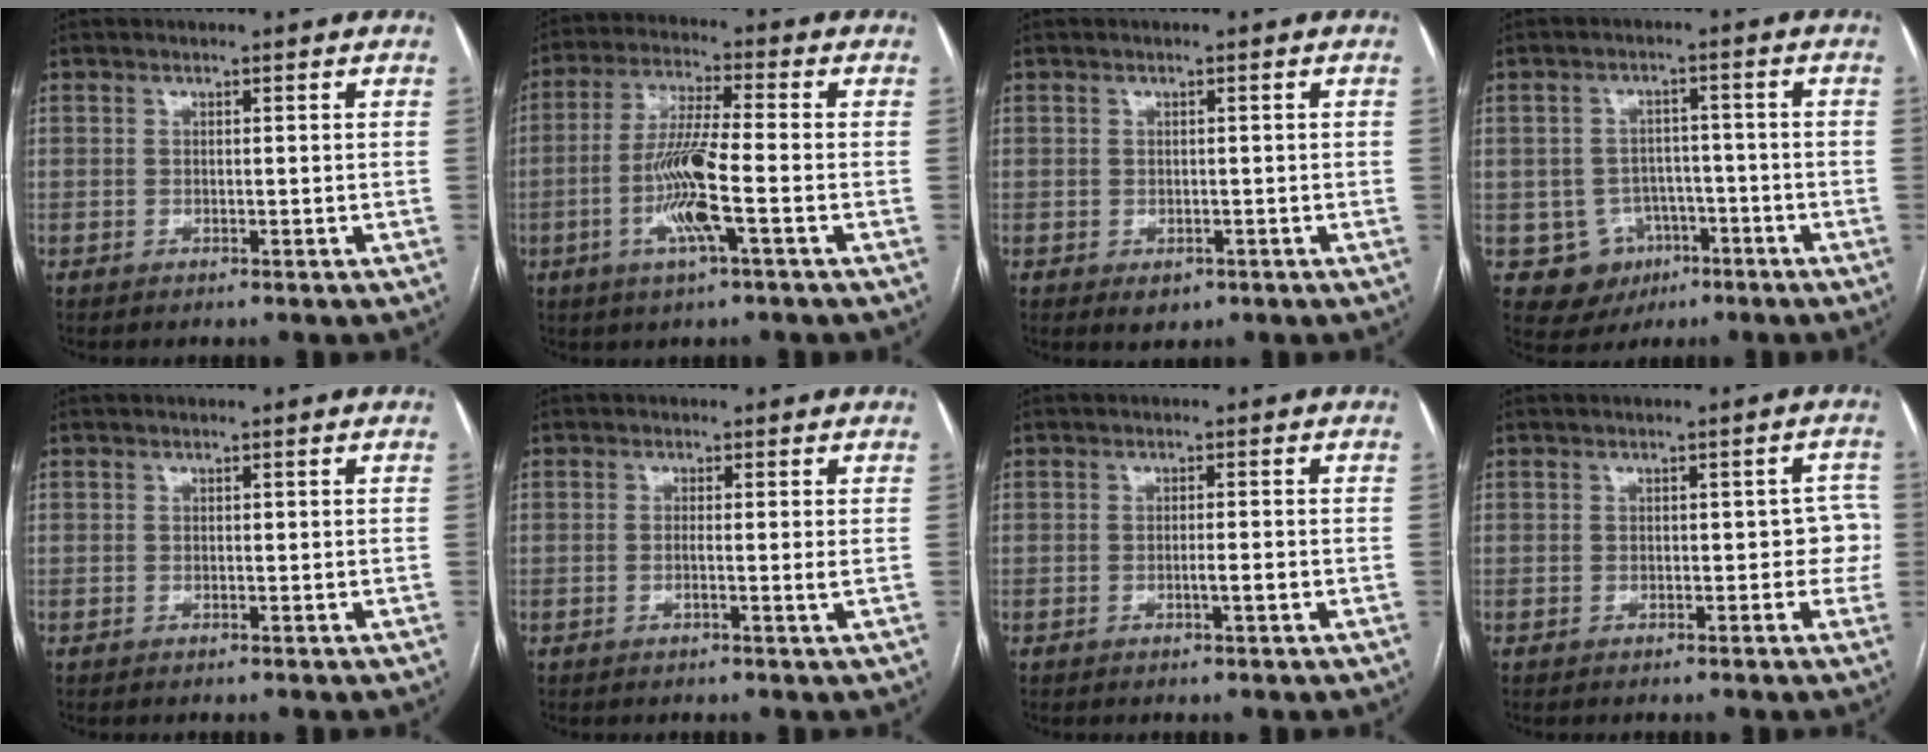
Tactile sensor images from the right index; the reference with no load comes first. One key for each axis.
{"total": 10.1, "fx": -2.9, "fy": 0.3, "fz": 9.6, "tx": -0.194, "ty": -0.006, "tz": -0.060}
{"total": 2.2, "fx": -0.9, "fy": 1.7, "fz": 1.1, "tx": -0.007, "ty": 0.000, "tz": -0.003}
{"total": 7.3, "fx": -2.7, "fy": 6.7, "fz": 1.3, "tx": -0.015, "ty": 0.011, "tz": -0.030}
{"total": 0.0}
{"total": 1.8, "fx": -0.2, "fy": -0.4, "fz": 1.7, "tx": -0.029, "ty": -0.001, "tz": -0.007}
{"total": 1.8, "fx": -0.6, "fy": 0.0, "fz": 1.7, "tx": -0.030, "ty": -0.001, "tz": -0.011}
{"total": 3.2, "fx": -0.3, "fy": 2.0, "fz": 2.5, "tx": -0.009, "ty": 0.025, "tz": -0.005}